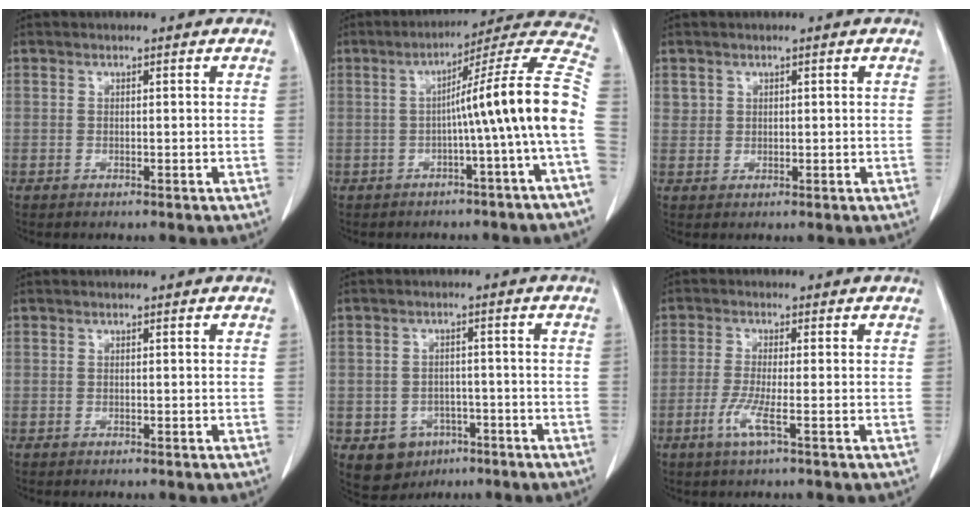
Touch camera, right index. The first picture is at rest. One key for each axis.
{"total": 14.8, "fx": -1.9, "fy": -2.2, "fz": 14.5, "tx": -0.182, "ty": 0.035, "tz": -0.037}
{"total": 1.5, "fx": 0.7, "fy": 1.3, "fz": 0.1, "tx": 0.011, "ty": 0.003, "tz": 0.009}
{"total": 0.0}
{"total": 6.1, "fx": -3.0, "fy": 5.0, "fz": 1.7, "tx": -0.023, "ty": 0.006, "tz": -0.033}
{"total": 4.0, "fx": -1.7, "fy": -0.1, "fz": 3.7, "tx": -0.079, "ty": -0.009, "tz": -0.036}